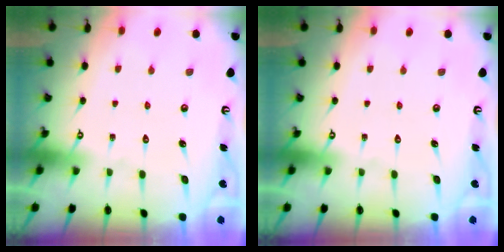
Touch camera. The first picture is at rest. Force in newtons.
{"total": 0.0}